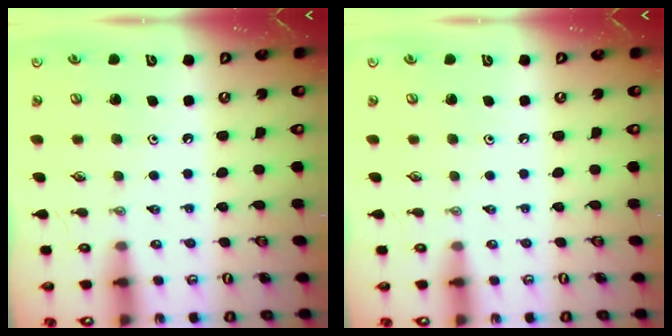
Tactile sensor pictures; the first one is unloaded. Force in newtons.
{"total": 0.0}